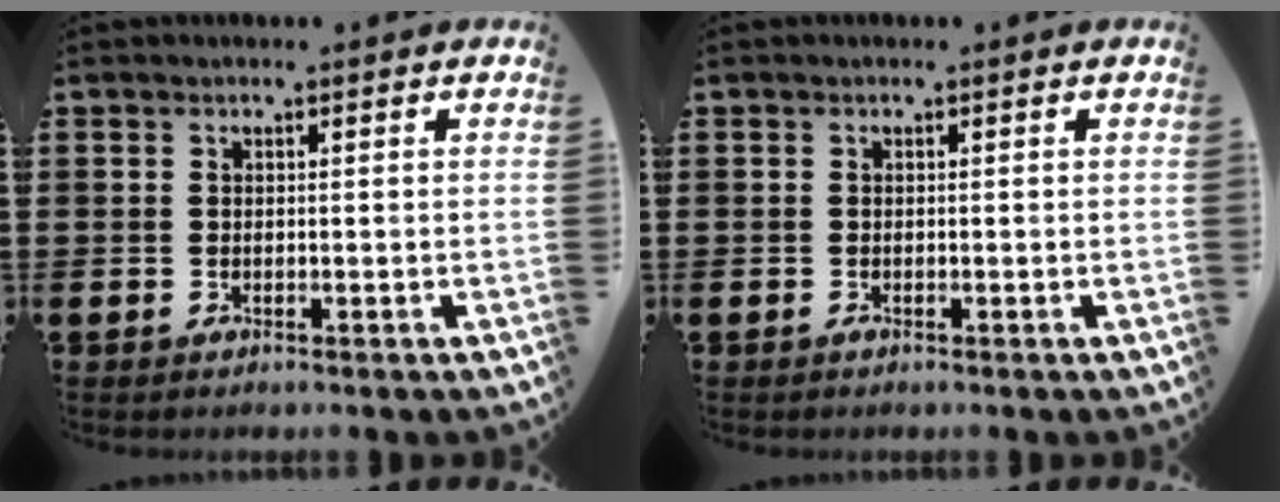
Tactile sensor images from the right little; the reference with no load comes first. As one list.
[{"total": 0.0}]